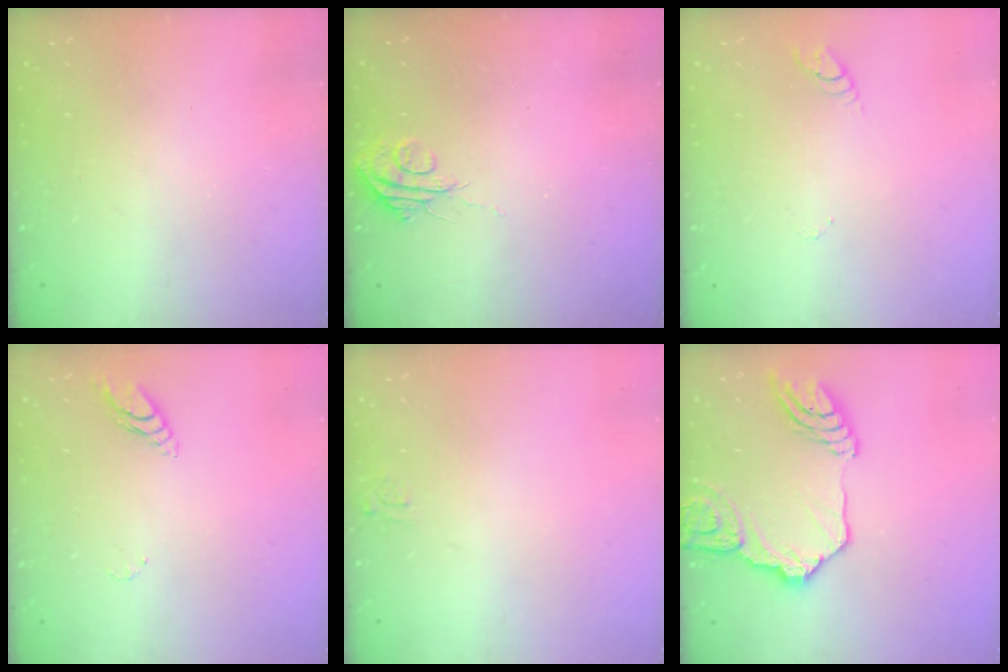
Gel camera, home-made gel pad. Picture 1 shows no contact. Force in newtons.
{"total": 5.5, "press": 5.5, "slide": 0.4}
{"total": 2.8, "press": 2.8, "slide": 0.2}
{"total": 5.2, "press": 5.2, "slide": 0.4}
{"total": 3.3, "press": 3.3, "slide": 0.4}
{"total": 17.3, "press": 17.2, "slide": 1.8}